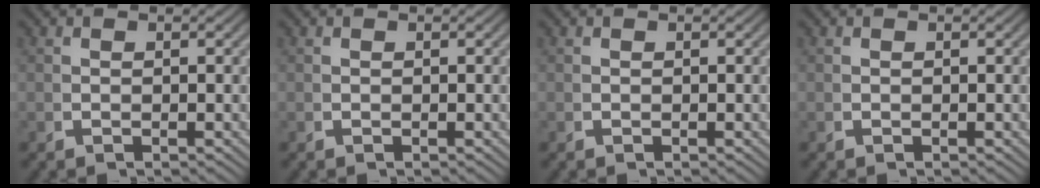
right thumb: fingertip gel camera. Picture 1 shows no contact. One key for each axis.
{"total": 0.0}
{"total": 0.0}
{"total": 0.0}